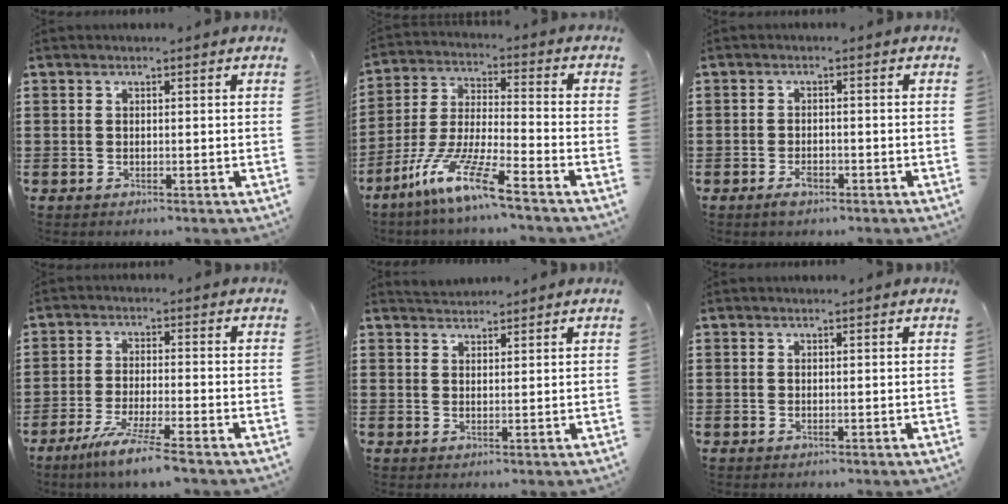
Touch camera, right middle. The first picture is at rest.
{"total": 11.2, "force": [-8.5, -0.1, 7.3], "torque": [-0.163, -0.013, -0.171]}
{"total": 2.0, "force": [-1.3, 0.8, 1.3], "torque": [-0.034, -0.003, -0.027]}
{"total": 6.0, "force": [-4.9, -0.7, 3.4], "torque": [-0.071, -0.022, -0.091]}
{"total": 1.9, "force": [1.9, 0.2, -0.2], "torque": [-0.002, 0.002, 0.038]}
{"total": 0.0}